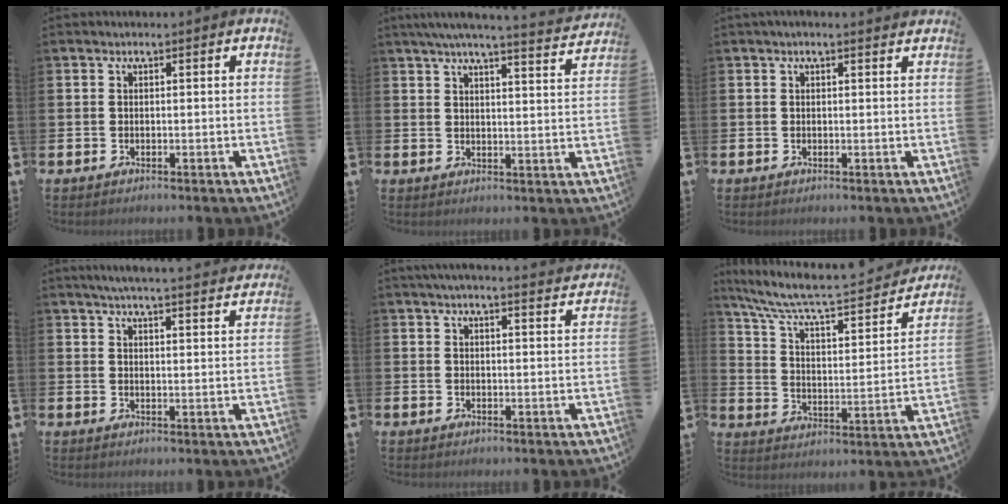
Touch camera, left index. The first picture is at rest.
{"total": 5.7, "force": [5.3, -0.3, 2.1], "torque": [-0.044, -0.029, 0.088]}
{"total": 0.7, "force": [0.6, 0.0, 0.5], "torque": [0.001, -0.003, 0.008]}
{"total": 5.1, "force": [5.0, -0.5, 1.1], "torque": [-0.032, -0.031, 0.086]}
{"total": 3.8, "force": [3.6, -0.4, 1.0], "torque": [-0.015, -0.020, 0.062]}
{"total": 8.8, "force": [7.6, 1.7, 4.0], "torque": [-0.114, -0.054, 0.124]}